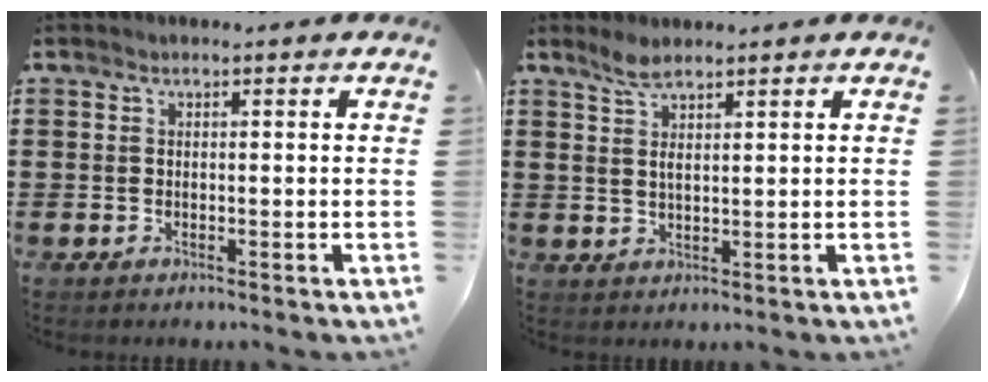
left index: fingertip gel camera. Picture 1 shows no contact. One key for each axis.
{"total": 3.0, "fx": 2.0, "fy": 0.8, "fz": 2.0, "tx": -0.044, "ty": 0.005, "tz": 0.036}